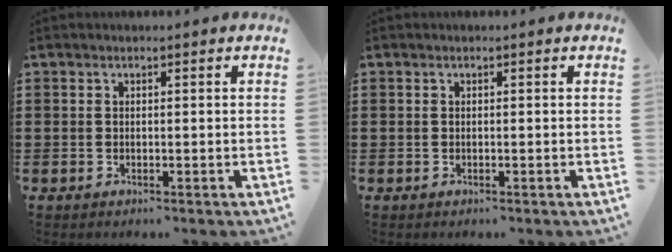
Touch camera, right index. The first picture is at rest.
{"total": 0.0}